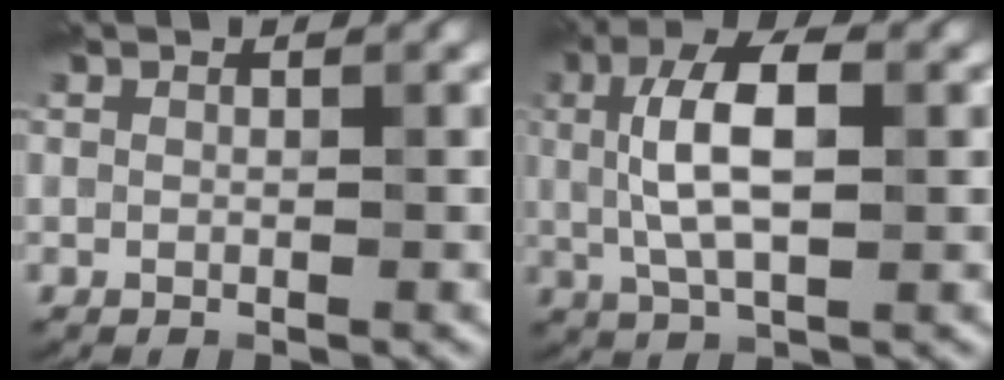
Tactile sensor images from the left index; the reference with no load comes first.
{"total": 6.7, "force": [0.9, 2.7, 6.1], "torque": [-0.117, 0.010, 0.013]}